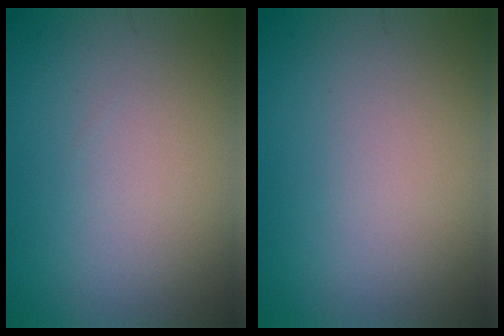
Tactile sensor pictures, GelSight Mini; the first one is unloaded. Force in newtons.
{"total": 0.0}